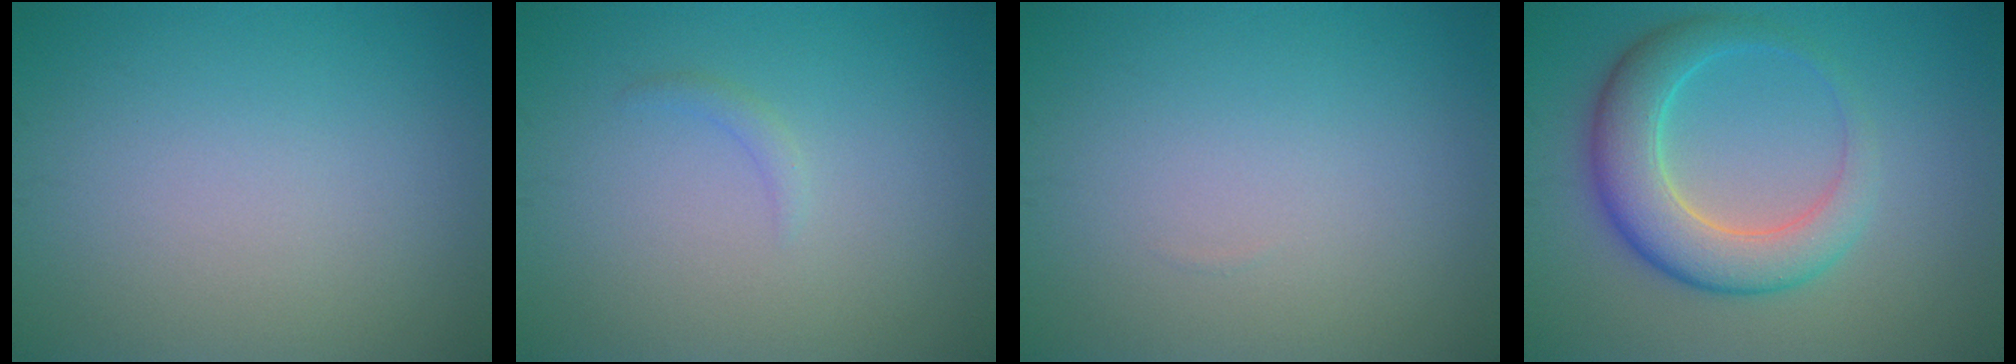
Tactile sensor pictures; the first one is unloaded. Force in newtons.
{"total": 0.8, "press": 0.8, "slide": 0.1}
{"total": 0.0}
{"total": 6.1, "press": 6.1, "slide": 0.3}